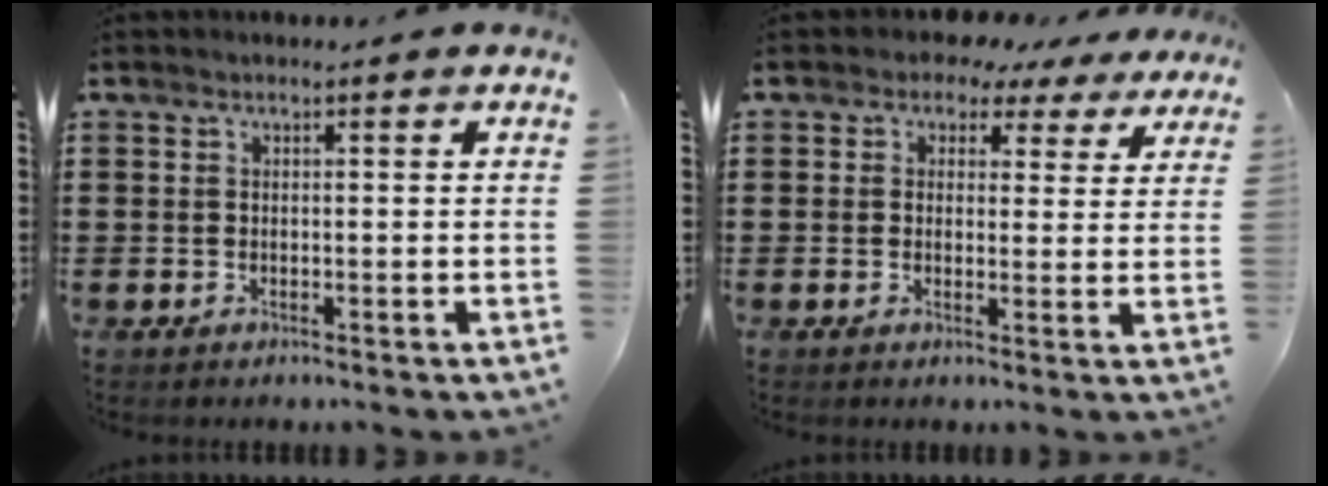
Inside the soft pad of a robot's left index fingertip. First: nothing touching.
{"total": 3.4, "force": [2.6, 2.1, 0.8], "torque": [-0.023, -0.005, 0.043]}